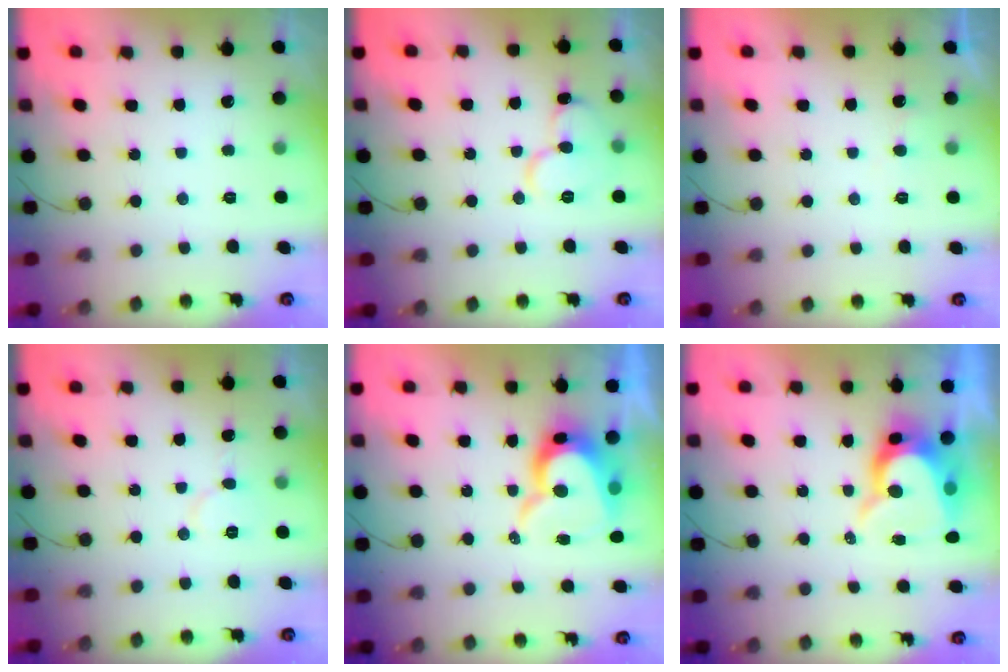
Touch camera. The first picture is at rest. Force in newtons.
{"total": 11.2, "press": 11.1, "slide": 1.2}
{"total": 2.6, "press": 2.6, "slide": 0.3}
{"total": 4.8, "press": 4.7, "slide": 0.4}
{"total": 12.5, "press": 12.5, "slide": 1.2}
{"total": 9.4, "press": 9.4, "slide": 0.9}